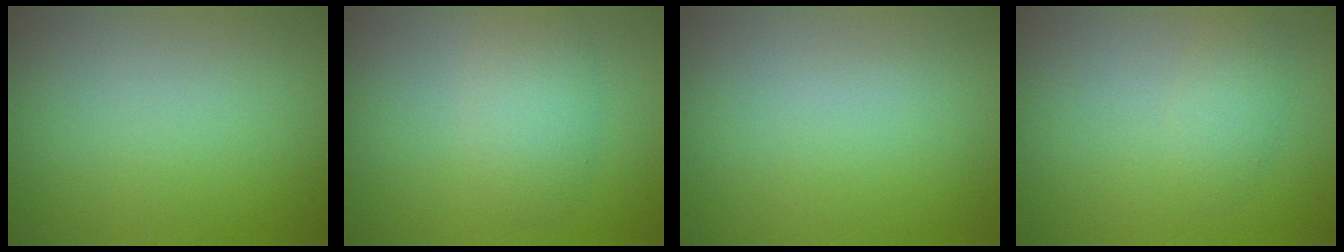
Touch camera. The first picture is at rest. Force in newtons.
{"total": 3.2, "press": 3.2, "slide": 0.1}
{"total": 0.0}
{"total": 1.6, "press": 1.6, "slide": 0.0}